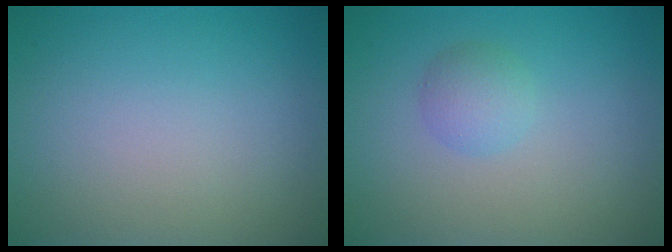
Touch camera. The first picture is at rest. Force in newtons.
{"total": 1.9, "press": 1.9, "slide": 0.1}